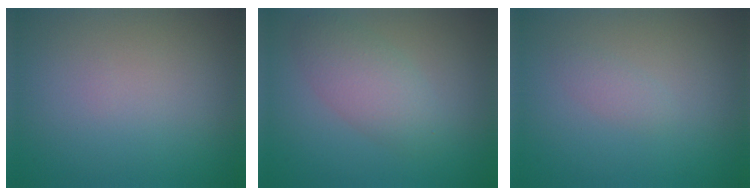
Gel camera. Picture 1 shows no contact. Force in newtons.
{"total": 3.3, "press": 3.3, "slide": 0.2}
{"total": 1.1, "press": 1.1, "slide": 0.1}